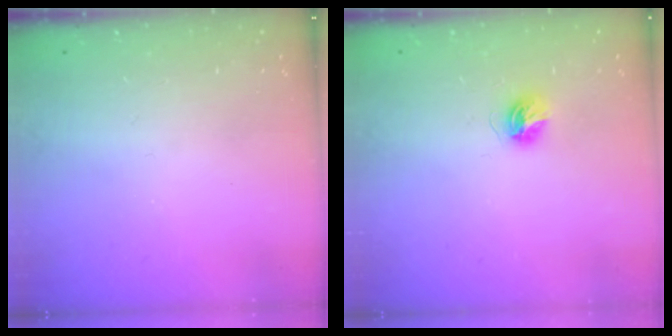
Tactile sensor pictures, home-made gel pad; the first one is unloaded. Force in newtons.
{"total": 5.4, "press": 5.4, "slide": 0.5}